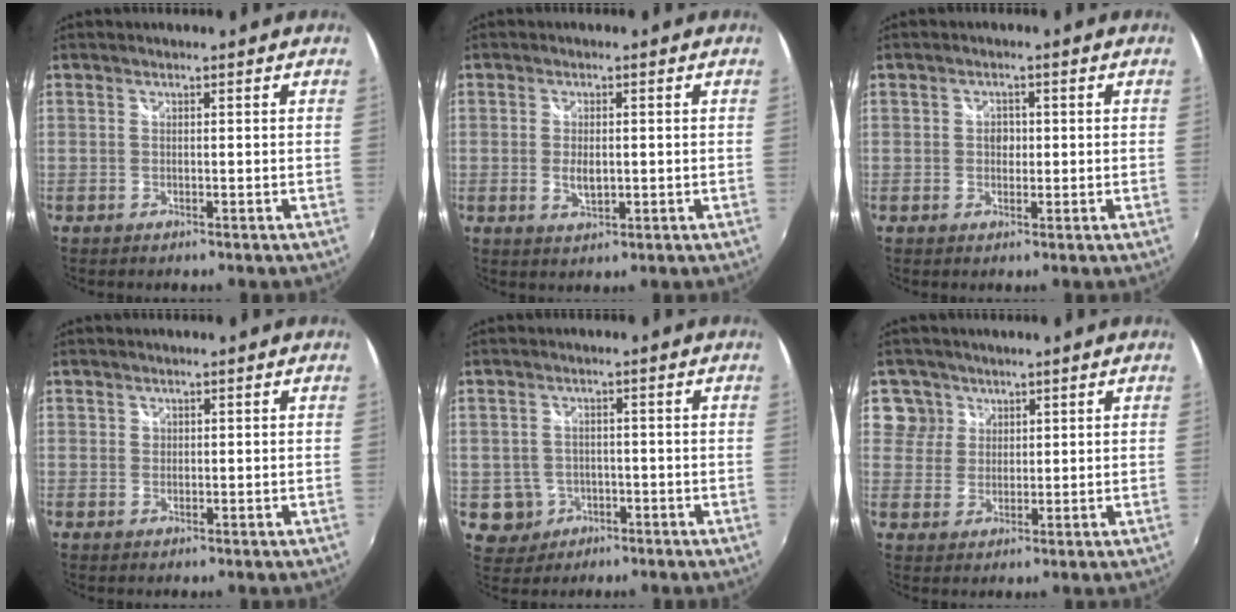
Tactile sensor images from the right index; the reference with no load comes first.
{"total": 3.3, "force": [-0.2, 1.9, 2.7], "torque": [-0.045, -0.007, 0.000]}
{"total": 2.1, "force": [-0.1, 1.9, 0.9], "torque": [-0.012, 0.003, -0.004]}
{"total": 0.9, "force": [0.3, 0.8, 0.1], "torque": [0.001, 0.003, 0.004]}
{"total": 5.1, "force": [-1.3, 4.8, 0.7], "torque": [-0.027, 0.010, -0.010]}
{"total": 4.9, "force": [2.4, 4.3, -0.1], "torque": [0.019, 0.017, 0.041]}